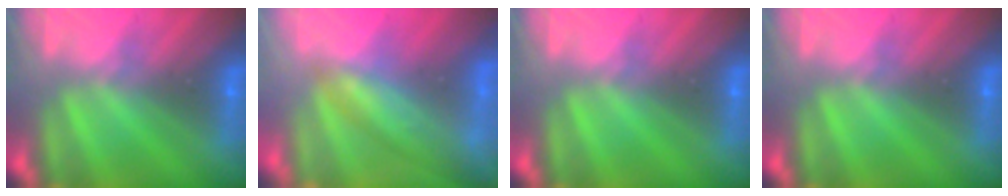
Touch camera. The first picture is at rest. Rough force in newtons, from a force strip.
{"total": 3.9}
{"total": 0.0}
{"total": 0.0}